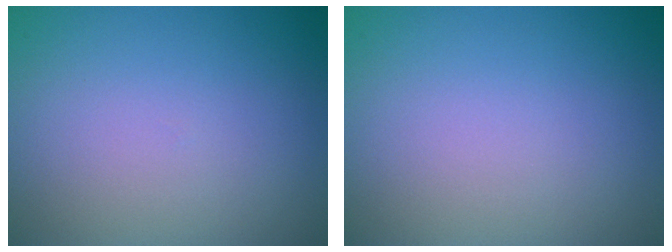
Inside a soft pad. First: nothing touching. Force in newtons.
{"total": 0.0}